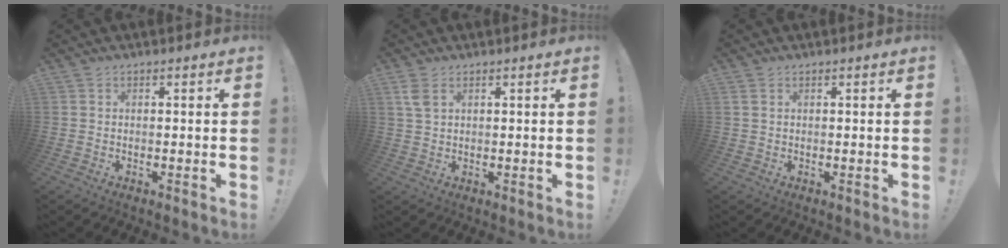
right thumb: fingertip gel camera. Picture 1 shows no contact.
{"total": 4.0, "force": [2.0, 2.2, 2.7], "torque": [-0.049, -0.005, 0.038]}
{"total": 1.2, "force": [0.7, 0.6, 0.7], "torque": [-0.021, 0.003, 0.015]}